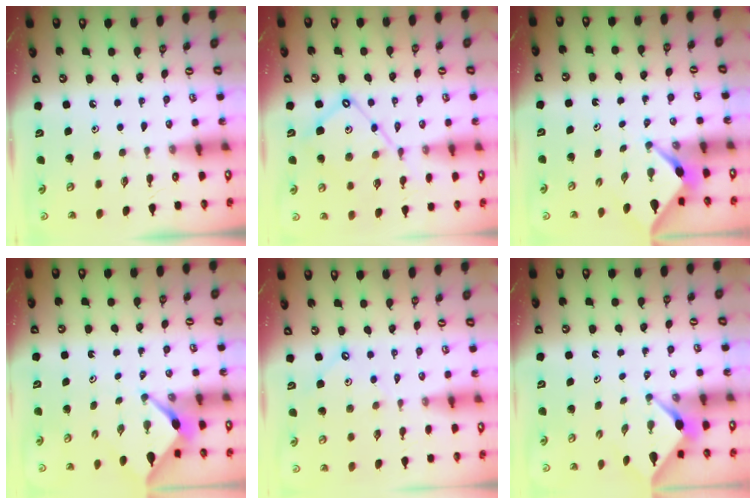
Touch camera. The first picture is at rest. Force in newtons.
{"total": 13.1, "press": 13.0, "slide": 1.3}
{"total": 3.2, "press": 3.2, "slide": 0.3}
{"total": 2.6, "press": 2.5, "slide": 0.3}
{"total": 1.7, "press": 1.6, "slide": 0.3}
{"total": 2.5, "press": 2.5, "slide": 0.3}